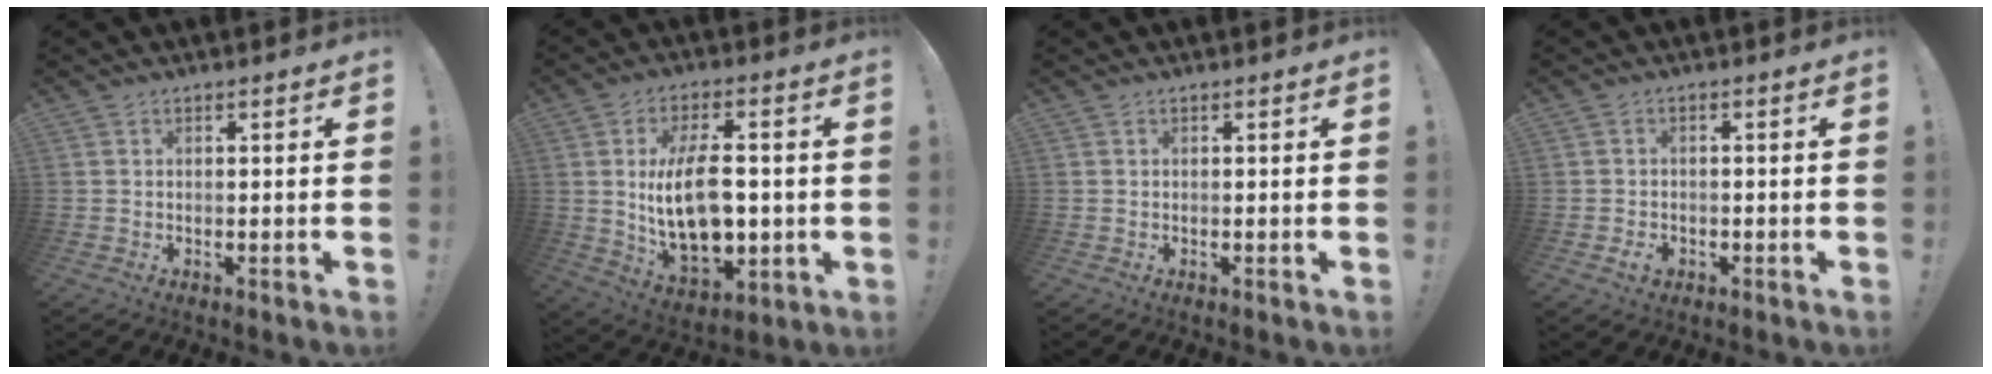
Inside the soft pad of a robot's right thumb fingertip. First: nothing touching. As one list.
[{"total": 18.2, "force": [0.1, 10.2, 15.1], "torque": [-0.277, -0.012, -0.002]}, {"total": 0.0}, {"total": 2.9, "force": [-1.5, 2.0, 1.5], "torque": [-0.019, 0.002, -0.029]}]